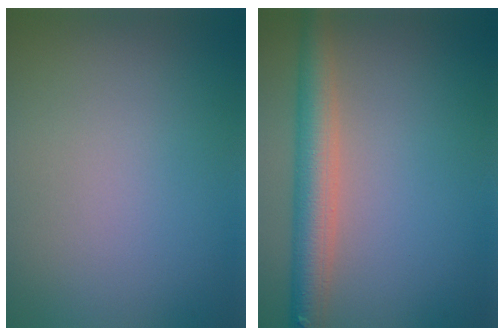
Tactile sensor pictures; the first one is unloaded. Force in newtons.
{"total": 5.0, "press": 5.0, "slide": 0.2}